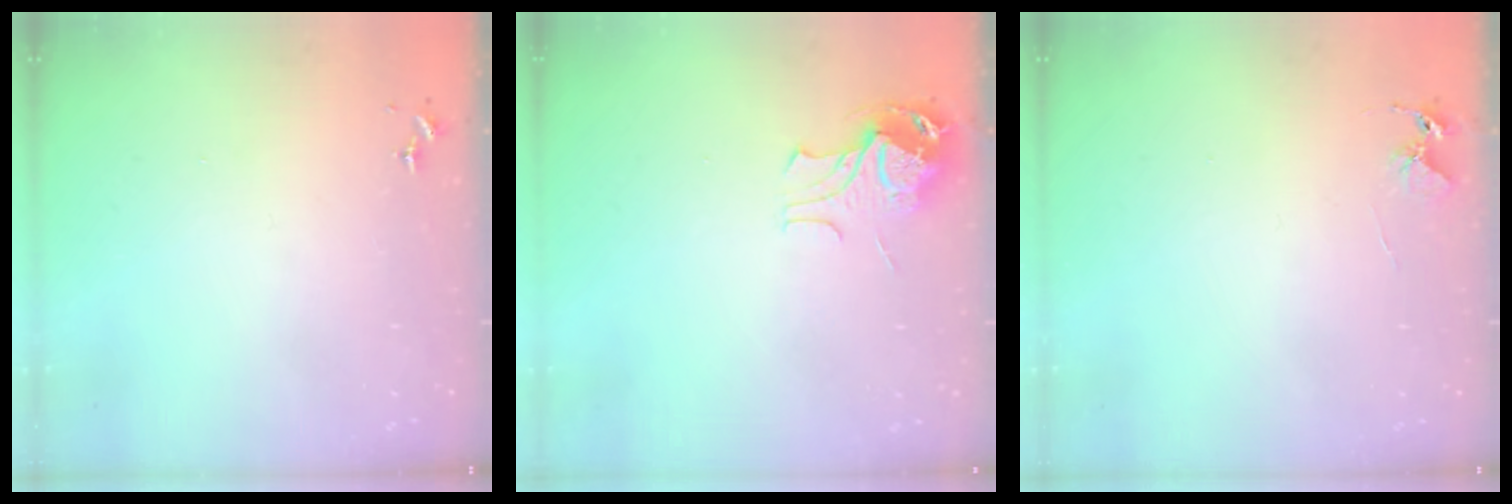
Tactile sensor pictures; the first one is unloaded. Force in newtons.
{"total": 9.5, "press": 9.5, "slide": 1.1}
{"total": 4.9, "press": 4.9, "slide": 0.3}